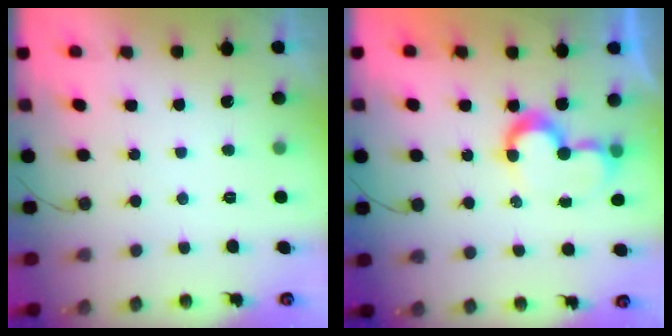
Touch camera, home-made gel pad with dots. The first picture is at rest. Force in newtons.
{"total": 9.7, "press": 9.7, "slide": 0.7}